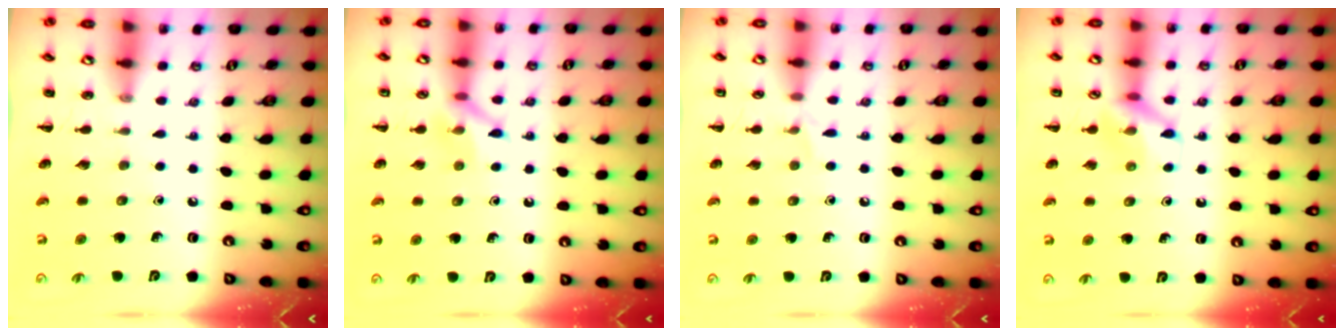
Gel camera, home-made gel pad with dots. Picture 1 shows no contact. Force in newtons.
{"total": 8.1, "press": 8.1, "slide": 0.7}
{"total": 3.7, "press": 3.6, "slide": 1.1}
{"total": 10.0, "press": 9.9, "slide": 1.3}